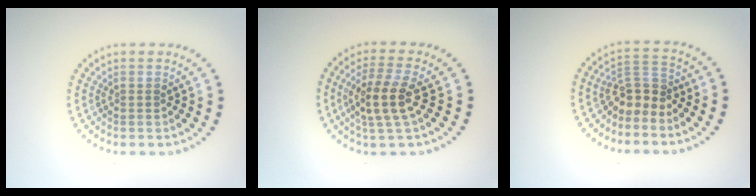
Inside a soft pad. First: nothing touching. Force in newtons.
{"total": 3.7, "press": 3.4, "slide": 1.5}
{"total": 2.8, "press": 2.2, "slide": 1.7}